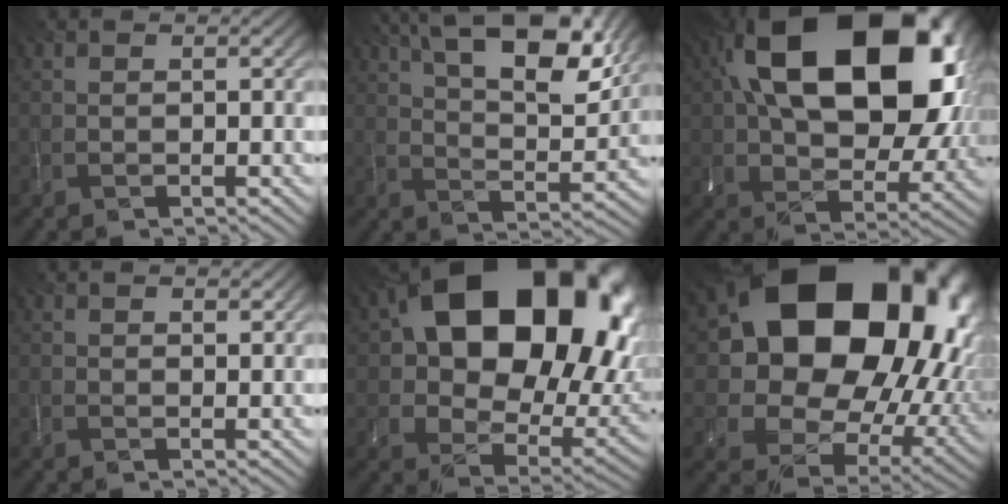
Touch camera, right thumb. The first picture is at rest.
{"total": 15.3, "force": [8.5, 5.9, 11.3], "torque": [-0.178, 0.003, 0.133]}
{"total": 22.2, "force": [6.4, 14.1, 15.9], "torque": [-0.295, 0.016, 0.126]}
{"total": 1.3, "force": [0.9, 0.7, 0.7], "torque": [-0.013, -0.002, 0.017]}
{"total": 23.0, "force": [7.8, 16.2, 14.4], "torque": [-0.249, 0.000, 0.182]}
{"total": 22.9, "force": [6.4, 18.1, 12.4], "torque": [-0.284, -0.014, 0.160]}